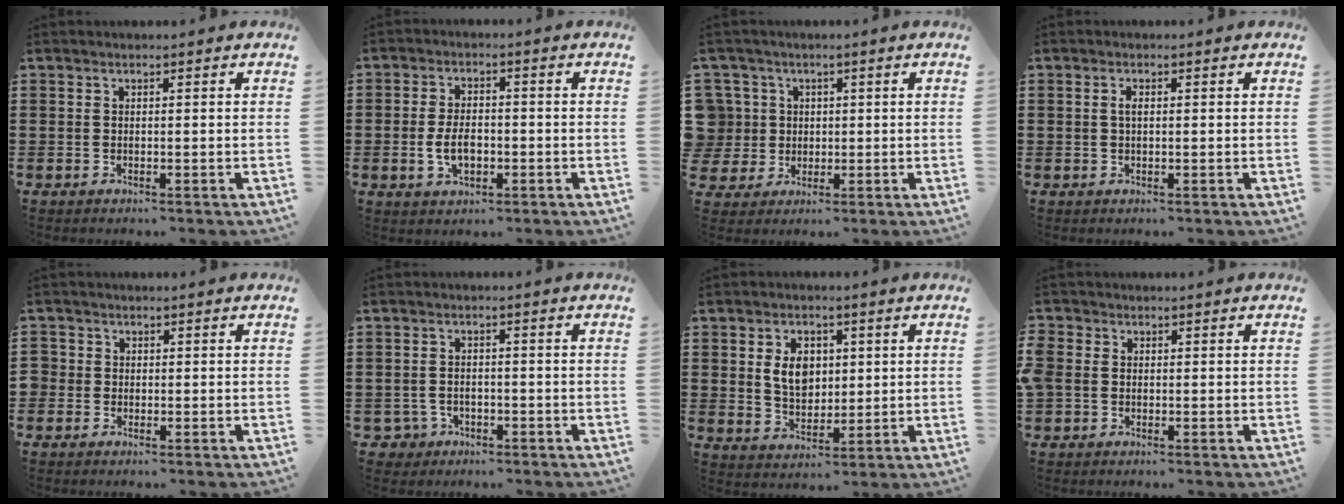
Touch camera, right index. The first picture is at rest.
{"total": 4.7, "force": [-1.1, 2.7, 3.7], "torque": [-0.075, 0.005, -0.021]}
{"total": 6.2, "force": [0.7, 6.0, 1.0], "torque": [-0.064, 0.013, 0.012]}
{"total": 1.2, "force": [0.1, 0.4, 1.1], "torque": [-0.022, 0.004, 0.000]}
{"total": 1.3, "force": [-0.4, 1.2, 0.1], "torque": [-0.007, 0.005, -0.010]}
{"total": 2.3, "force": [-1.8, 1.4, 0.3], "torque": [-0.020, -0.001, -0.040]}
{"total": 5.8, "force": [1.2, 4.2, 3.9], "torque": [-0.074, 0.009, 0.017]}
{"total": 1.7, "force": [-0.3, 1.5, 0.7], "torque": [-0.026, 0.004, -0.011]}